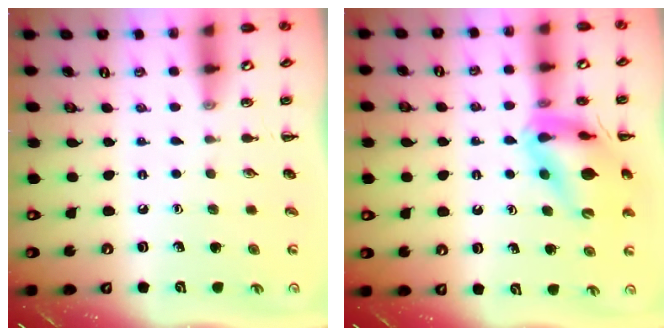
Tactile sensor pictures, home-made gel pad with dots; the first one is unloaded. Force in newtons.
{"total": 14.9, "press": 14.7, "slide": 2.4}